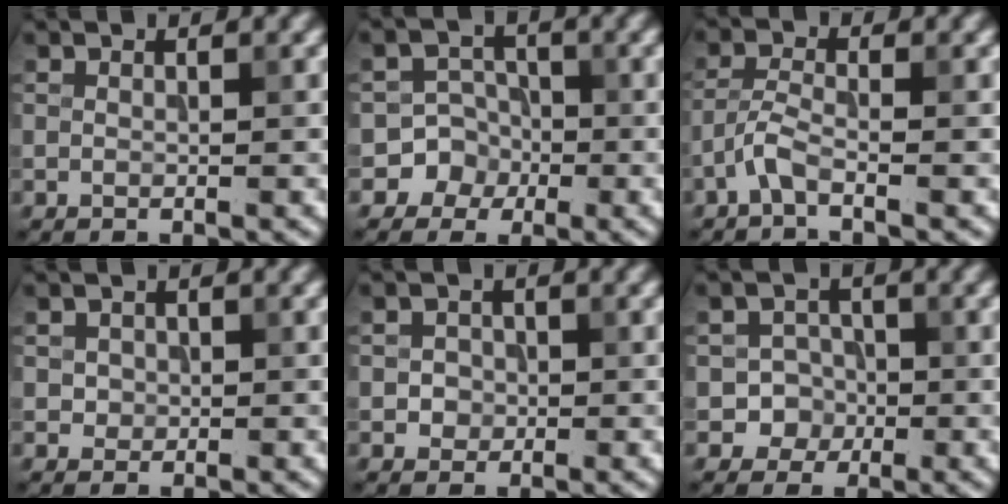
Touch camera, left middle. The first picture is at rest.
{"total": 4.3, "force": [-1.7, 4.0, 0.1], "torque": [0.030, 0.006, -0.048]}
{"total": 2.2, "force": [-1.4, 0.5, 1.6], "torque": [-0.038, 0.005, -0.038]}
{"total": 1.1, "force": [0.1, 1.0, 0.3], "torque": [-0.001, -0.003, 0.002]}
{"total": 1.4, "force": [-0.2, 1.3, 0.4], "torque": [0.003, -0.002, -0.004]}
{"total": 3.1, "force": [-1.1, 2.9, 0.4], "torque": [0.017, 0.008, -0.026]}